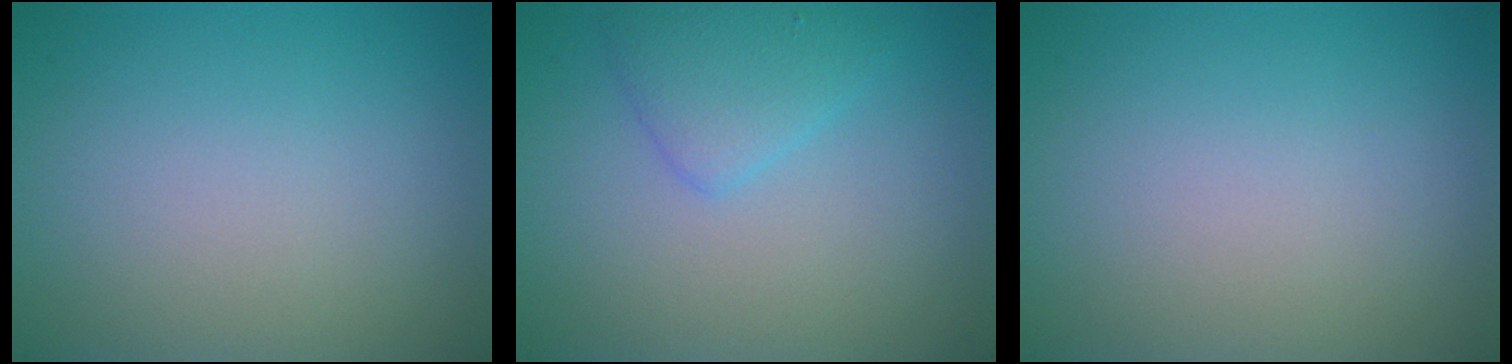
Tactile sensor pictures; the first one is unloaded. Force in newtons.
{"total": 2.5, "press": 2.5, "slide": 0.1}
{"total": 0.0}